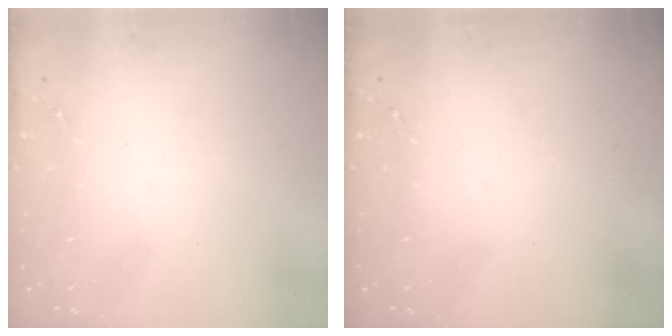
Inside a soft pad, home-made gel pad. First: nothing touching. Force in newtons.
{"total": 0.0}